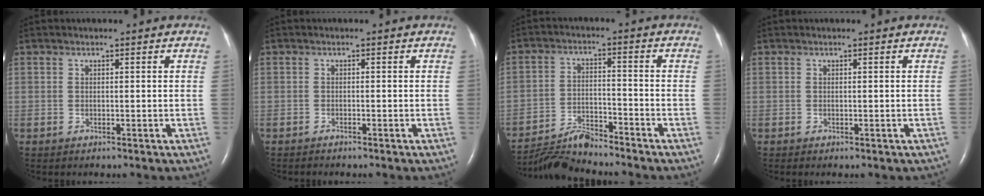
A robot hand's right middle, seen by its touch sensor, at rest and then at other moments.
{"total": 0.6, "force": [-0.5, 0.0, 0.2], "torque": [-0.009, -0.002, -0.010]}
{"total": 6.6, "force": [-6.5, -0.5, 0.4], "torque": [-0.018, -0.008, -0.118]}
{"total": 0.9, "force": [-0.6, 0.5, 0.5], "torque": [-0.005, -0.002, -0.002]}